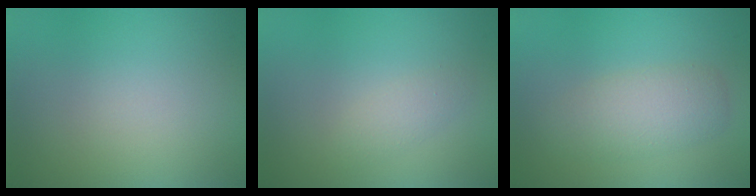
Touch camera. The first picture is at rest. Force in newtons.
{"total": 1.2, "press": 1.2, "slide": 0.1}
{"total": 3.4, "press": 3.4, "slide": 0.1}